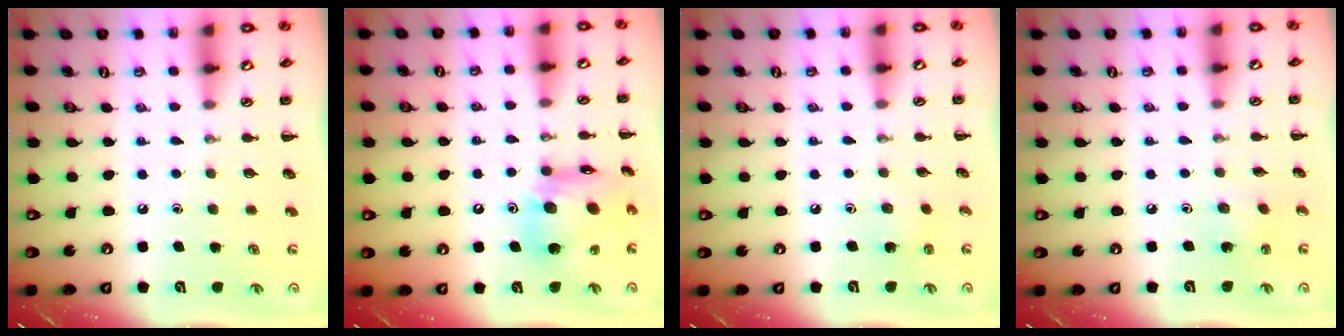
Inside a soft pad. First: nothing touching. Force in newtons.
{"total": 14.8, "press": 14.7, "slide": 2.3}
{"total": 2.9, "press": 2.7, "slide": 1.0}
{"total": 2.2, "press": 2.0, "slide": 0.7}